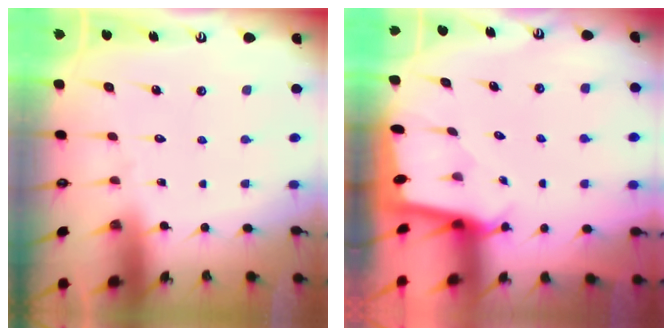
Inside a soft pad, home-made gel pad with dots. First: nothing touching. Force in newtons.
{"total": 1.6, "press": 1.6, "slide": 0.2}